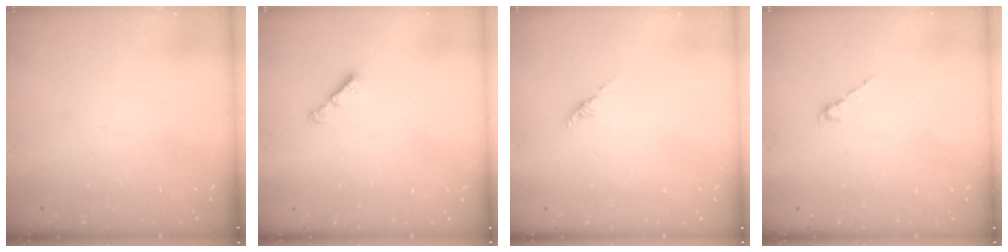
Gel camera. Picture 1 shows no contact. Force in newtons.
{"total": 2.9, "press": 2.8, "slide": 0.6}
{"total": 1.2, "press": 1.1, "slide": 0.5}
{"total": 1.3, "press": 1.2, "slide": 0.5}